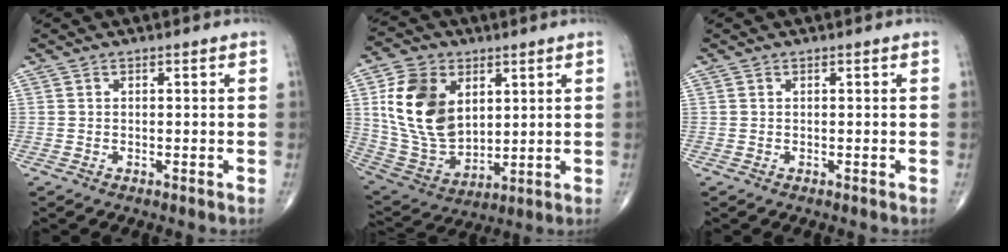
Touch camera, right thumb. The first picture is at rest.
{"total": 17.6, "force": [4.7, 12.1, 11.9], "torque": [-0.203, -0.021, 0.102]}
{"total": 0.0}